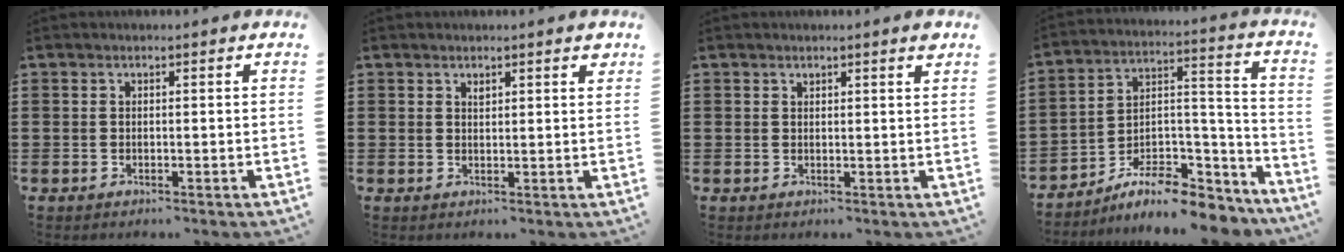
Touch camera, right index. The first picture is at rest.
{"total": 1.6, "force": [1.5, 0.5, 0.2], "torque": [0.010, -0.004, 0.025]}
{"total": 1.2, "force": [1.1, 0.1, 0.5], "torque": [0.006, -0.007, 0.016]}
{"total": 9.6, "force": [-8.2, 3.0, 3.9], "torque": [-0.054, 0.031, -0.153]}